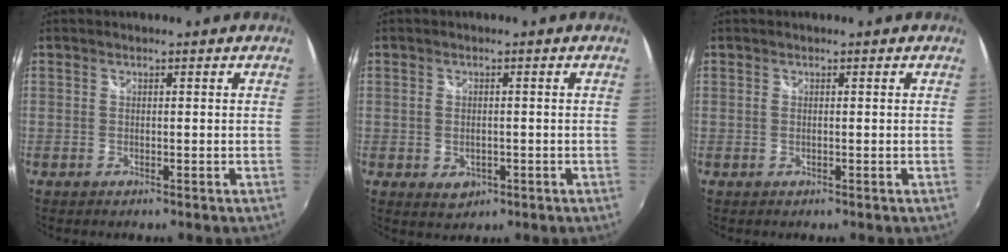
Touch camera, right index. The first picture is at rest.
{"total": 3.2, "force": [-0.9, 2.5, 1.8], "torque": [-0.034, -0.002, -0.009]}
{"total": 0.0}